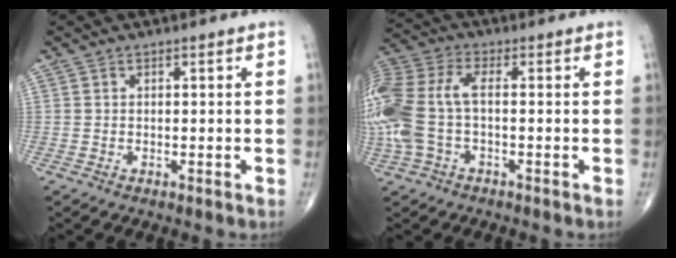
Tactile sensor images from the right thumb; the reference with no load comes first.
{"total": 15.0, "force": [-1.3, 7.8, 12.8], "torque": [-0.331, 0.022, -0.025]}